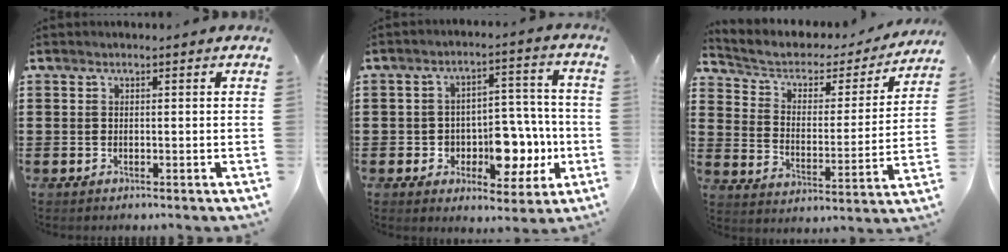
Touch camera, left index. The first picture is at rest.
{"total": 8.8, "force": [-2.7, 6.2, 5.8], "torque": [-0.079, 0.016, -0.044]}
{"total": 4.0, "force": [2.8, 2.4, 1.6], "torque": [-0.051, -0.019, 0.040]}